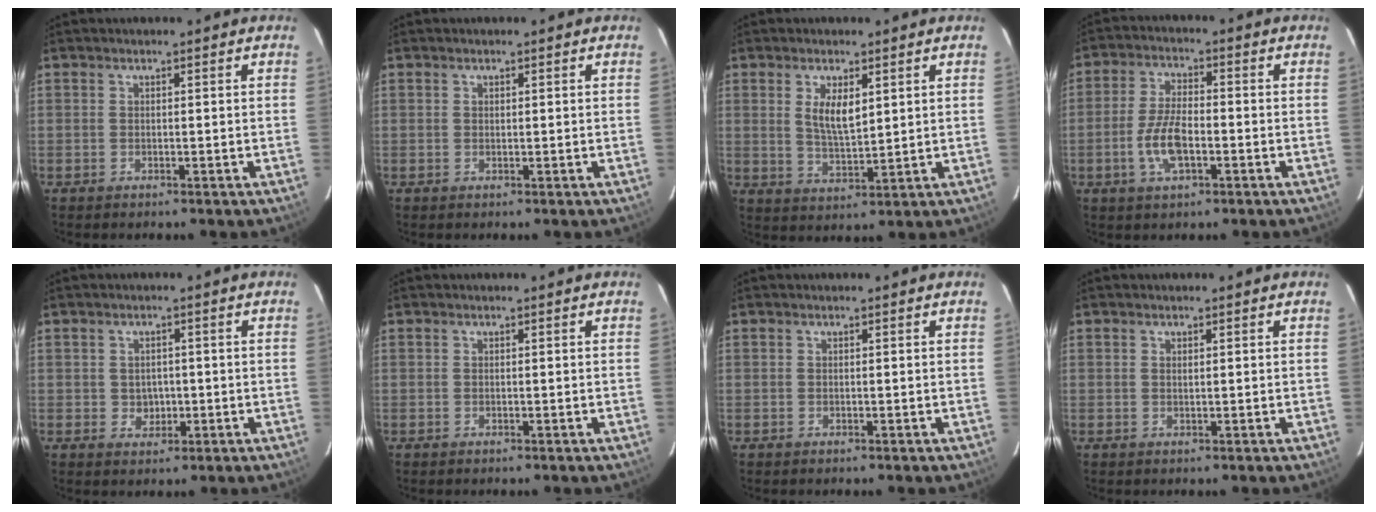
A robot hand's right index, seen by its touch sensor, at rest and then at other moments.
{"total": 0.0}
{"total": 6.0, "force": [2.1, 2.3, 5.2], "torque": [-0.092, -0.004, 0.044]}
{"total": 7.8, "force": [-2.6, 3.1, 6.7], "torque": [-0.140, 0.000, -0.048]}
{"total": 3.0, "force": [-0.3, 2.8, 1.0], "torque": [-0.017, 0.006, 0.003]}
{"total": 0.0}
{"total": 0.0}
{"total": 0.5, "force": [0.3, 0.2, 0.4], "torque": [-0.009, 0.003, 0.006]}